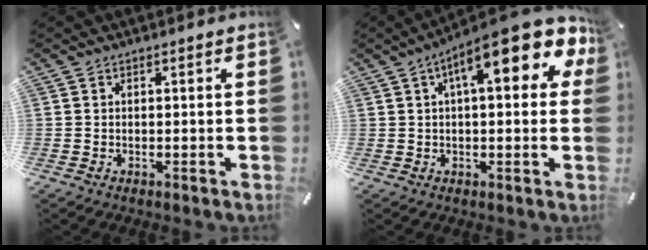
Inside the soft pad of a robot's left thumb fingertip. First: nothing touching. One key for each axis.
{"total": 15.7, "fx": 6.7, "fy": 5.3, "fz": 13.1, "tx": -0.197, "ty": -0.022, "tz": 0.104}